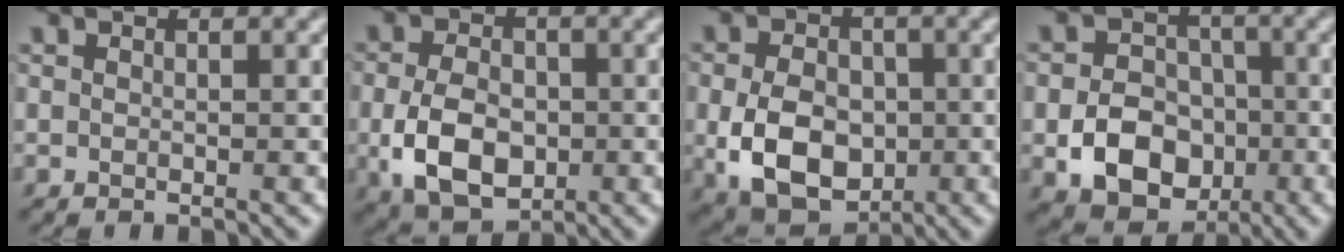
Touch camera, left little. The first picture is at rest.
{"total": 6.3, "force": [-1.4, 4.2, 4.4], "torque": [-0.095, -0.009, -0.027]}
{"total": 7.8, "force": [-1.4, 5.6, 5.3], "torque": [-0.112, -0.014, -0.026]}
{"total": 7.0, "force": [-2.2, 5.3, 3.9], "torque": [-0.068, -0.007, -0.041]}